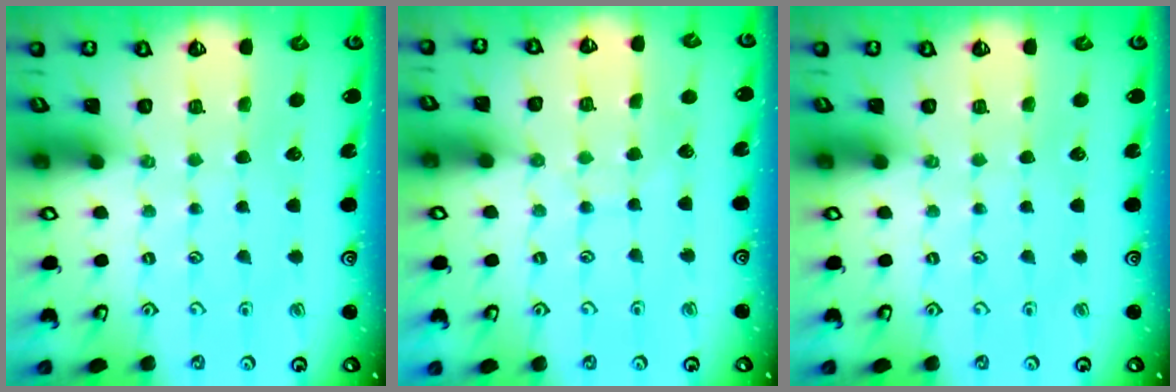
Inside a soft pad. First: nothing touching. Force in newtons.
{"total": 4.9, "press": 4.9, "slide": 0.4}
{"total": 0.0}